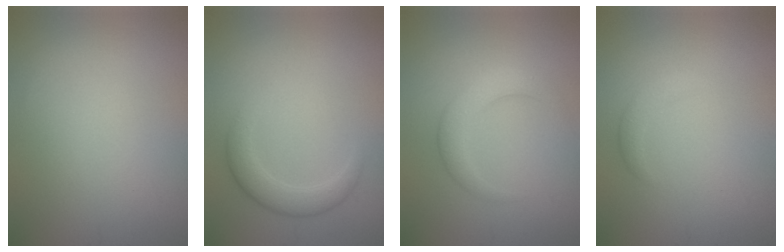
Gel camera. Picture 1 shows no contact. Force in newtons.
{"total": 2.7, "press": 2.7, "slide": 0.2}
{"total": 2.8, "press": 2.8, "slide": 0.1}
{"total": 1.2, "press": 1.2, "slide": 0.1}